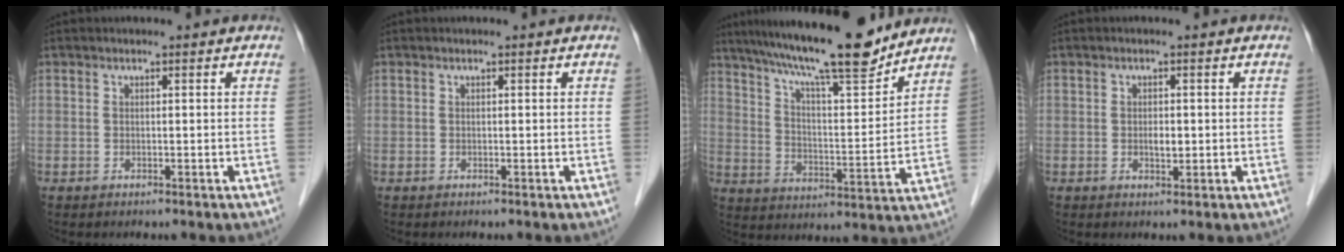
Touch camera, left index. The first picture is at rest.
{"total": 0.0}
{"total": 16.6, "force": [14.1, 1.3, 8.8], "torque": [-0.143, 0.003, 0.225]}
{"total": 1.6, "force": [-0.3, 0.7, 1.4], "torque": [-0.025, -0.004, -0.003]}